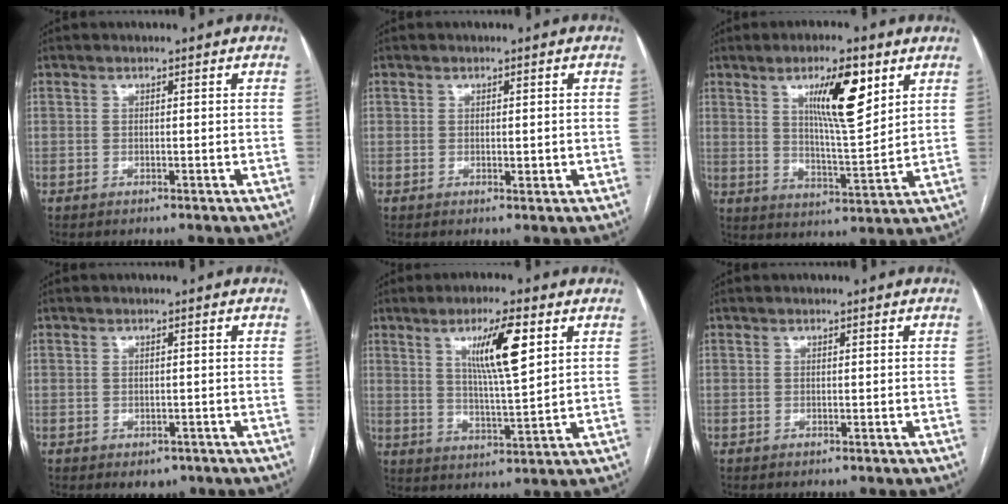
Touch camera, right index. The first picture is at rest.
{"total": 1.4, "force": [0.0, 0.6, 1.2], "torque": [-0.021, 0.001, 0.004]}
{"total": 10.9, "force": [5.2, 1.8, 9.4], "torque": [-0.158, -0.003, 0.087]}
{"total": 2.4, "force": [-1.3, 1.7, 1.1], "torque": [-0.005, 0.002, -0.007]}
{"total": 9.4, "force": [3.9, 0.7, 8.5], "torque": [-0.150, -0.002, 0.068]}
{"total": 0.0}